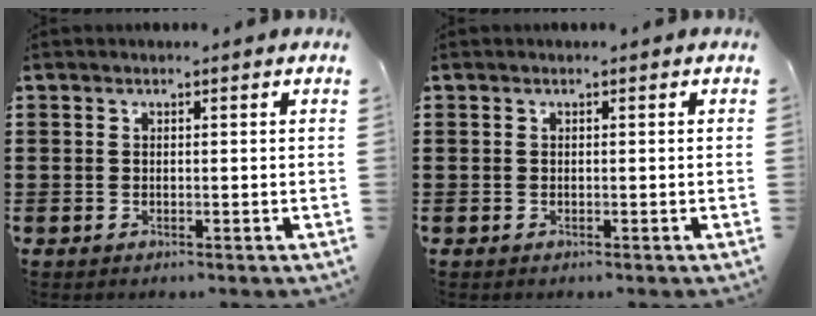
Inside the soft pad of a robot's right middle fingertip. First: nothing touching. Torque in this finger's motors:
{"motor_torque": [-0.18, 0.26, -0.03, 0.01]}